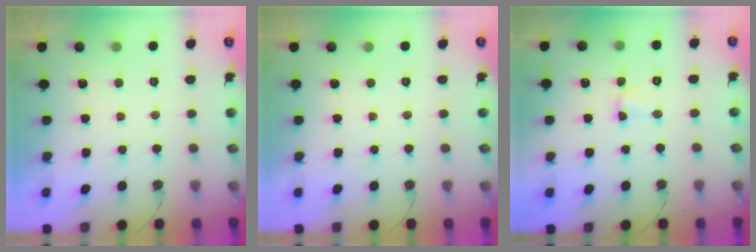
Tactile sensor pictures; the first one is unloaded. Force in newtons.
{"total": 0.0}
{"total": 1.7, "press": 1.6, "slide": 0.4}